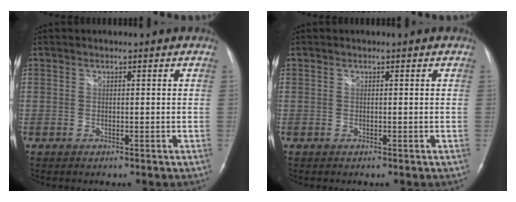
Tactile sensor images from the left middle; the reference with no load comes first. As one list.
[{"total": 0.0}]